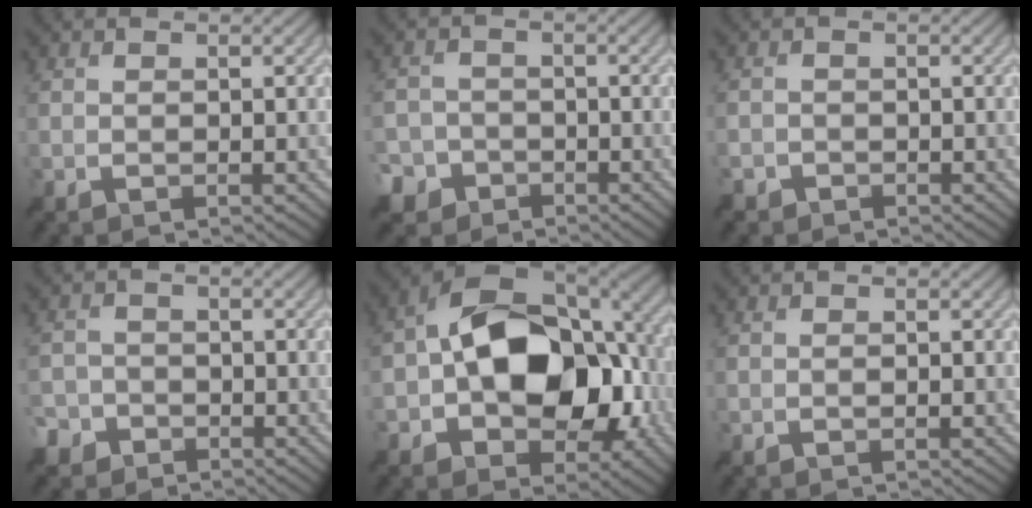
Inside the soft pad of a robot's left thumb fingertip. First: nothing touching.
{"total": 5.1, "force": [-3.3, 3.7, 1.1], "torque": [-0.016, -0.005, -0.071]}
{"total": 1.6, "force": [-1.3, 0.9, 0.1], "torque": [0.000, -0.002, -0.032]}
{"total": 3.6, "force": [-2.6, 2.4, 0.7], "torque": [-0.018, 0.001, -0.055]}
{"total": 17.1, "force": [-0.9, 10.4, 13.5], "torque": [-0.219, 0.003, -0.026]}
{"total": 0.5, "force": [-0.1, -0.1, 0.5], "torque": [-0.010, 0.001, -0.003]}